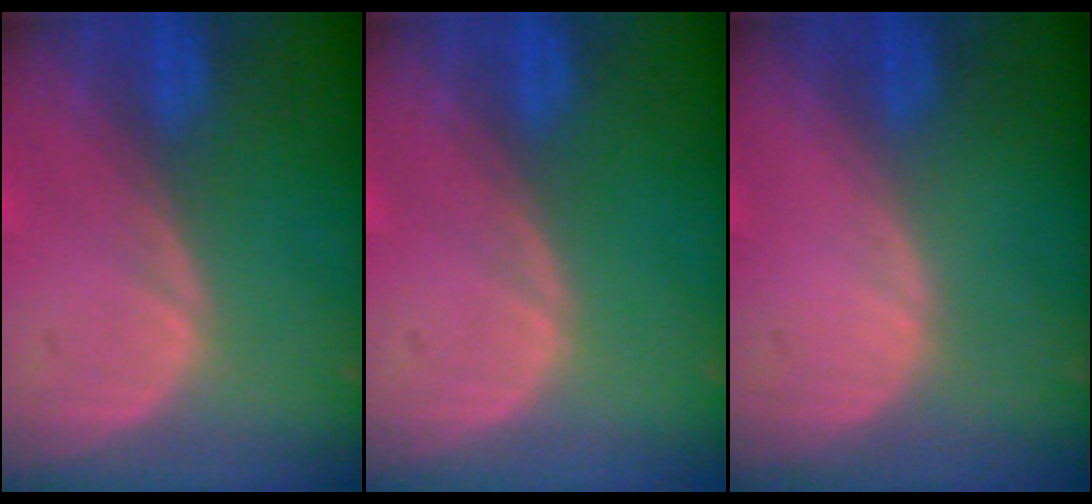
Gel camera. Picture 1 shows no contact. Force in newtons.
{"total": 0.0}
{"total": 0.0}